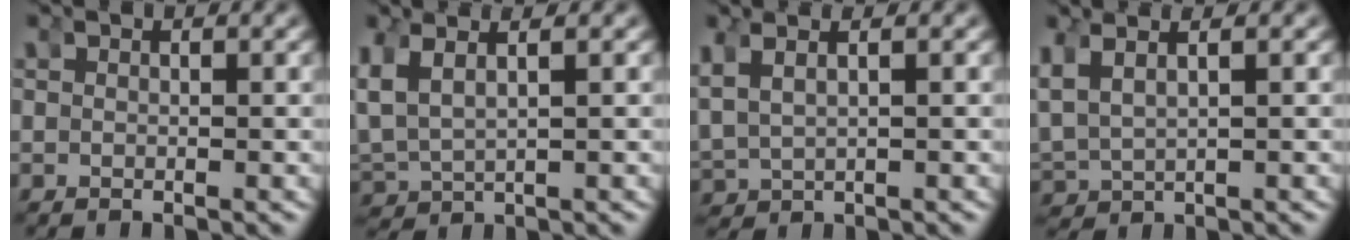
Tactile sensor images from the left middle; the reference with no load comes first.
{"total": 5.9, "force": [1.5, 4.6, 3.5], "torque": [-0.113, -0.011, 0.035]}
{"total": 4.0, "force": [1.2, 2.9, 2.4], "torque": [-0.069, 0.000, 0.031]}
{"total": 5.1, "force": [1.4, 3.8, 3.0], "torque": [-0.094, -0.006, 0.035]}